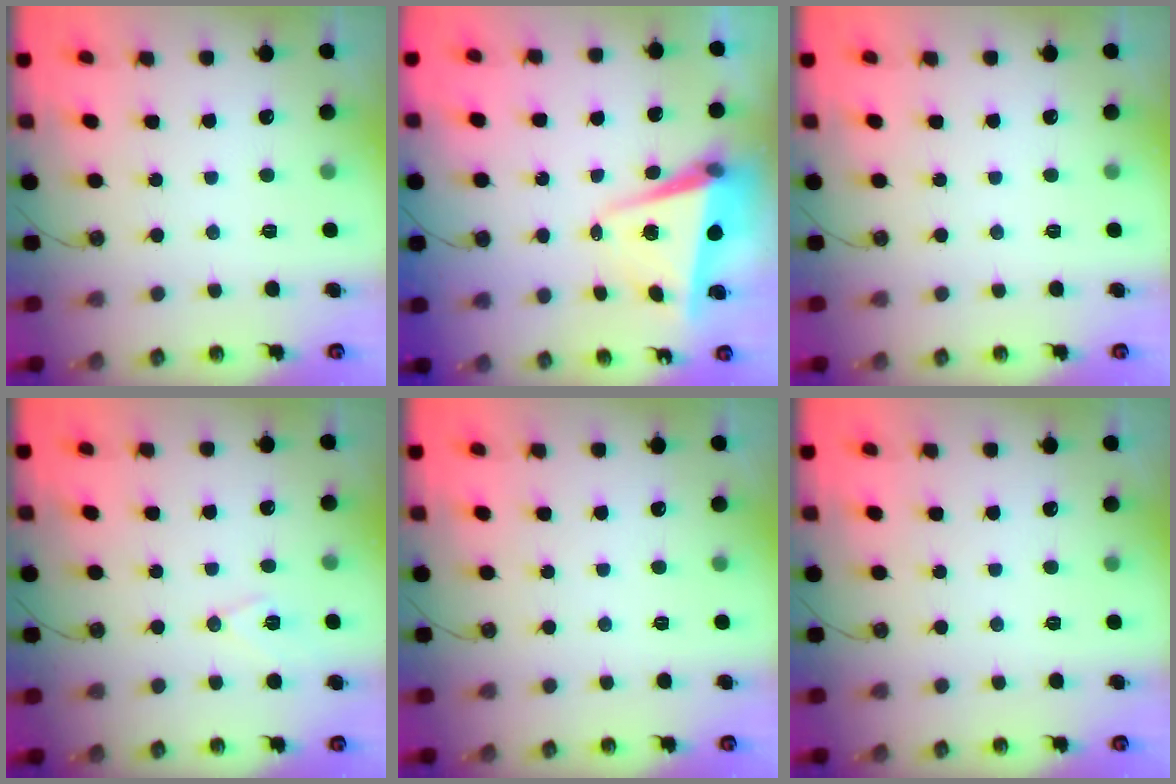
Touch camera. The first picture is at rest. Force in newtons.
{"total": 5.9, "press": 5.7, "slide": 1.5}
{"total": 0.0}
{"total": 7.1, "press": 6.1, "slide": 3.7}
{"total": 0.0}
{"total": 0.0}